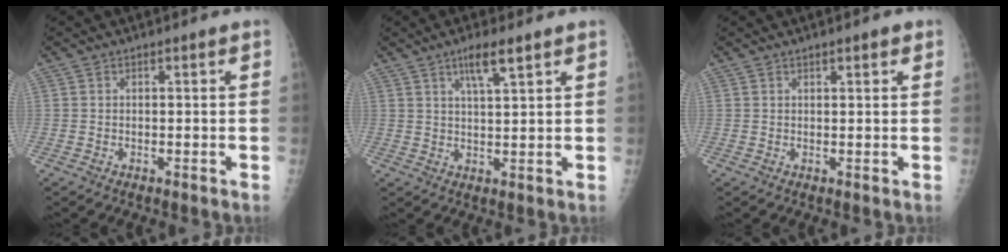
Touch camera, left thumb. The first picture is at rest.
{"total": 5.3, "force": [3.2, 0.8, 4.1], "torque": [-0.075, -0.015, 0.059]}
{"total": 1.7, "force": [1.1, 0.5, 1.3], "torque": [-0.012, -0.002, 0.015]}